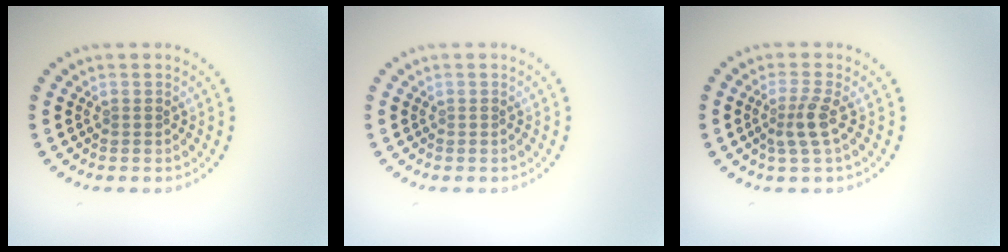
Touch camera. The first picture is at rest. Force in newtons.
{"total": 0.0}
{"total": 2.3, "press": 1.8, "slide": 1.5}